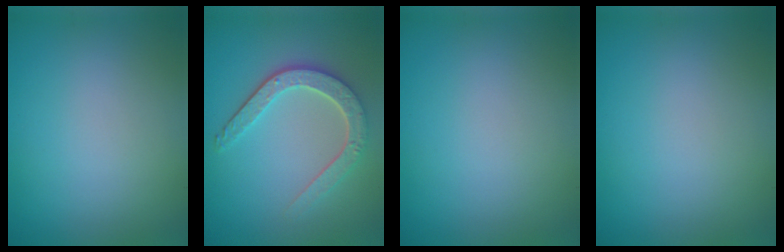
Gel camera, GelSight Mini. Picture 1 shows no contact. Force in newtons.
{"total": 4.2, "press": 3.5, "slide": 2.3}
{"total": 0.0}
{"total": 0.0}